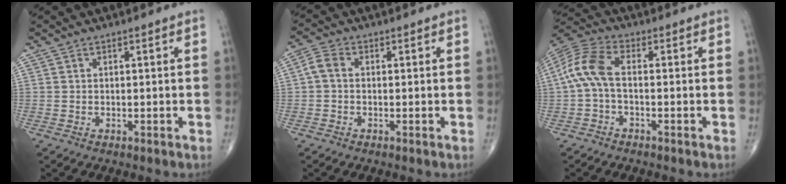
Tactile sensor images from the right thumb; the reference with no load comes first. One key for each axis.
{"total": 3.2, "fx": -0.1, "fy": 2.2, "fz": 2.3, "tx": -0.047, "ty": 0.009, "tz": -0.011}
{"total": 8.1, "fx": -0.6, "fy": 3.8, "fz": 7.1, "tx": -0.165, "ty": 0.028, "tz": -0.020}